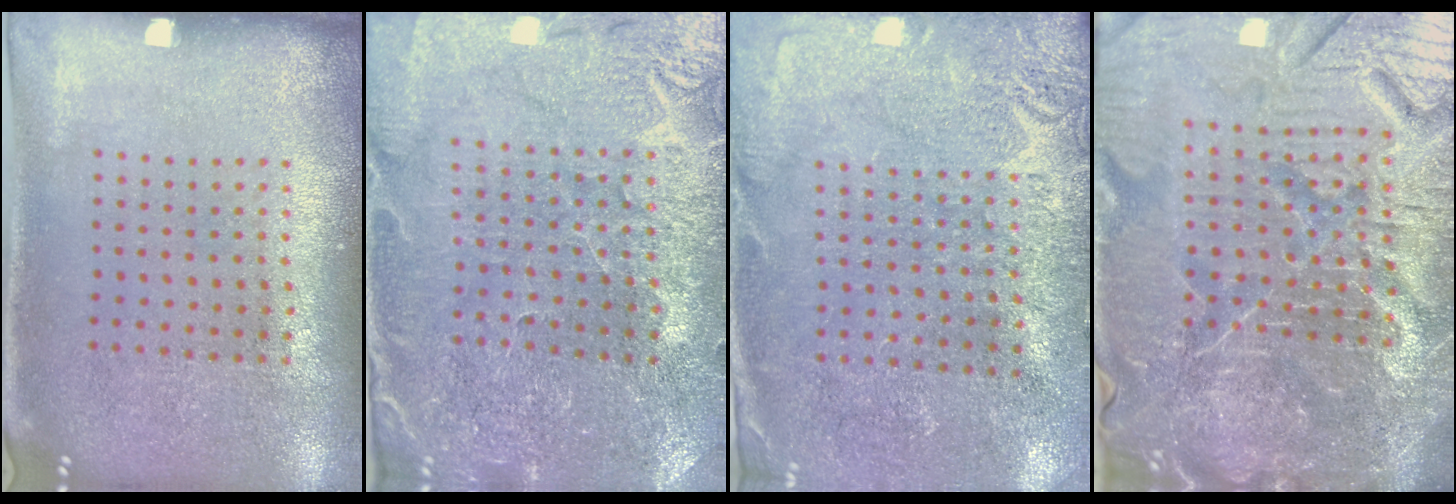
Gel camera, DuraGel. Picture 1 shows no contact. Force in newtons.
{"total": 1.5, "press": 1.5, "slide": 0.1}
{"total": 2.7, "press": 2.6, "slide": 0.6}
{"total": 7.2, "press": 6.4, "slide": 3.3}